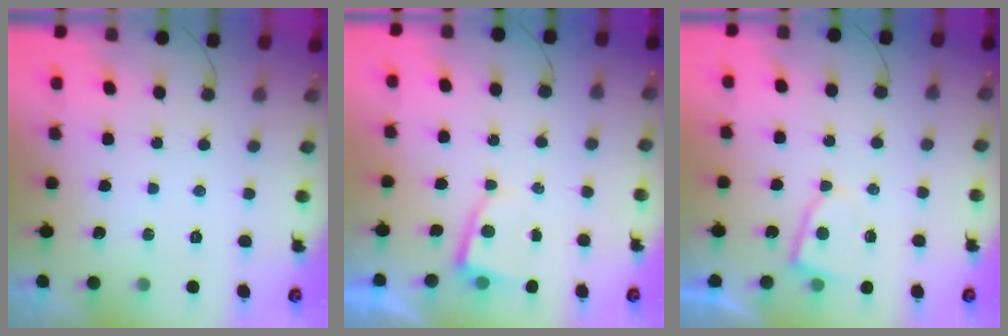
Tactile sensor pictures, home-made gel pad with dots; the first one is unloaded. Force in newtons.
{"total": 2.7, "press": 2.6, "slide": 0.3}
{"total": 4.7, "press": 4.7, "slide": 0.5}